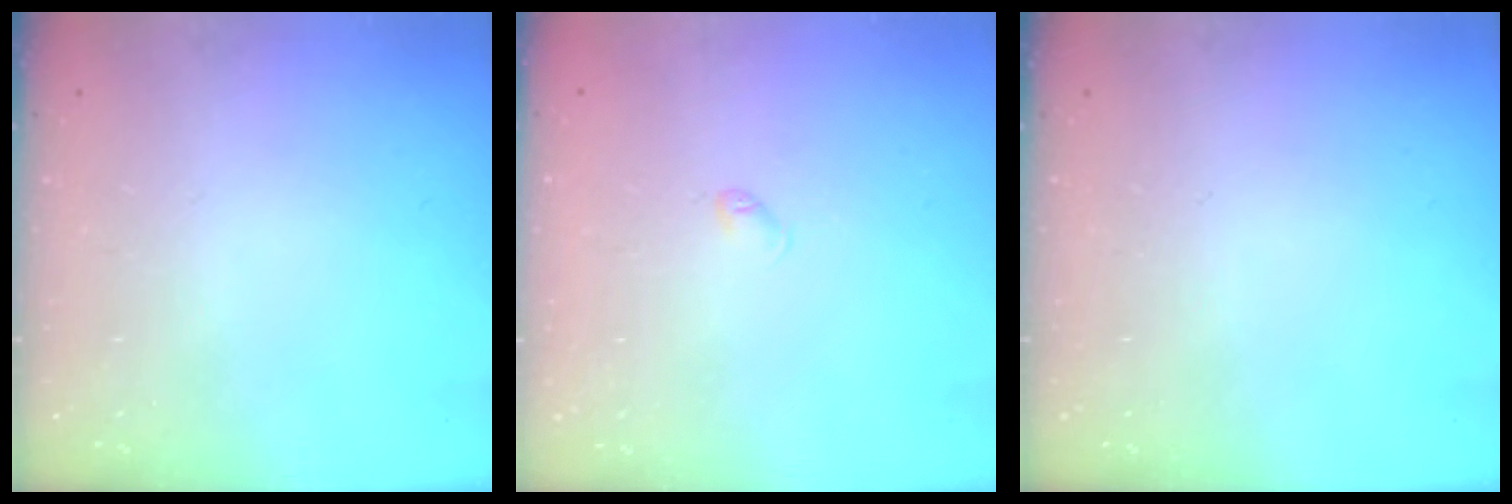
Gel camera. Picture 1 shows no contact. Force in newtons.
{"total": 2.6, "press": 2.6, "slide": 0.4}
{"total": 0.0}